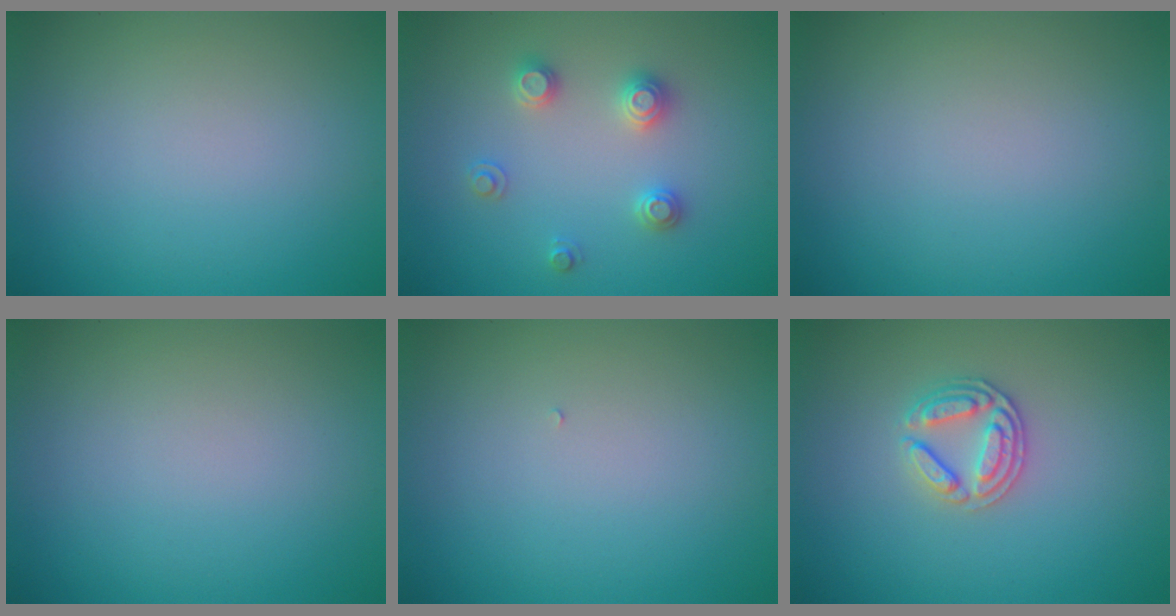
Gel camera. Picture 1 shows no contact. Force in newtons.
{"total": 2.5, "press": 2.5, "slide": 0.3}
{"total": 0.0}
{"total": 0.0}
{"total": 0.0}
{"total": 2.6, "press": 2.5, "slide": 0.6}